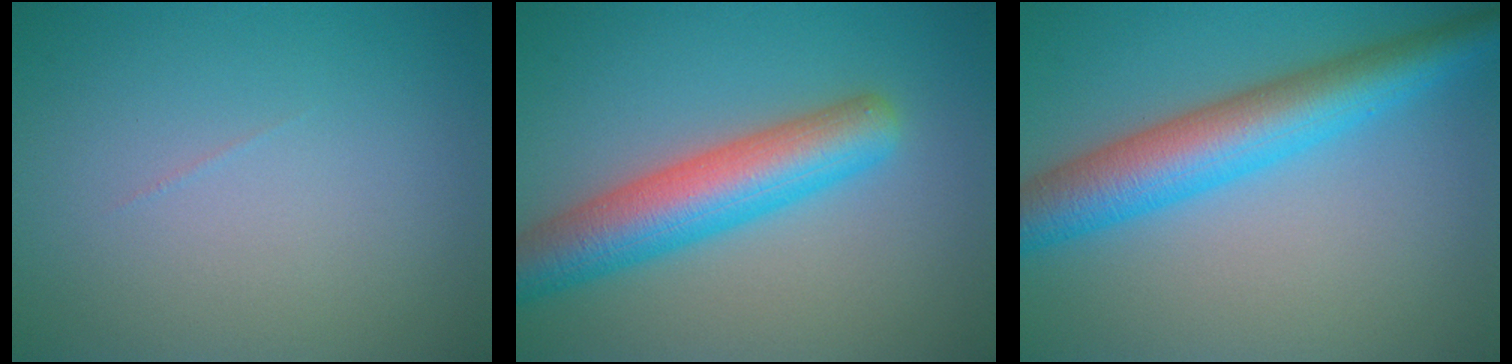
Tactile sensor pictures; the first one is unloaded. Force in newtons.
{"total": 6.9, "press": 6.9, "slide": 0.2}
{"total": 7.4, "press": 7.4, "slide": 0.1}